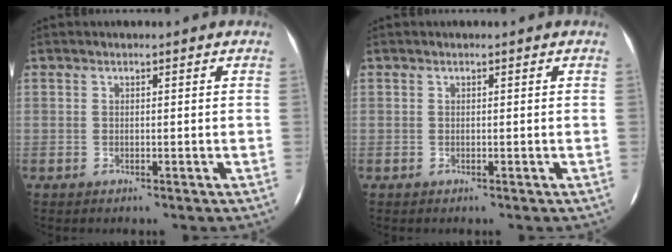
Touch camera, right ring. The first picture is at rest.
{"total": 0.0}